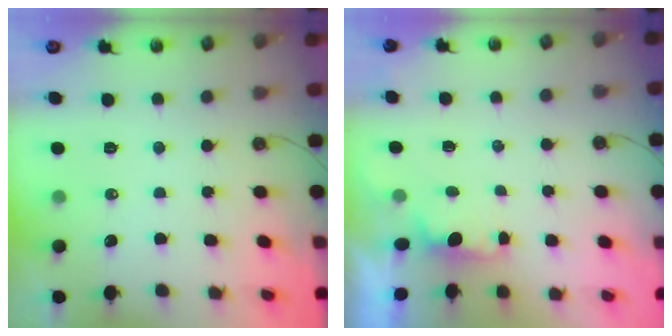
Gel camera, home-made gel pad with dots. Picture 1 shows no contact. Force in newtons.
{"total": 0.6, "press": 0.1, "slide": 0.6}